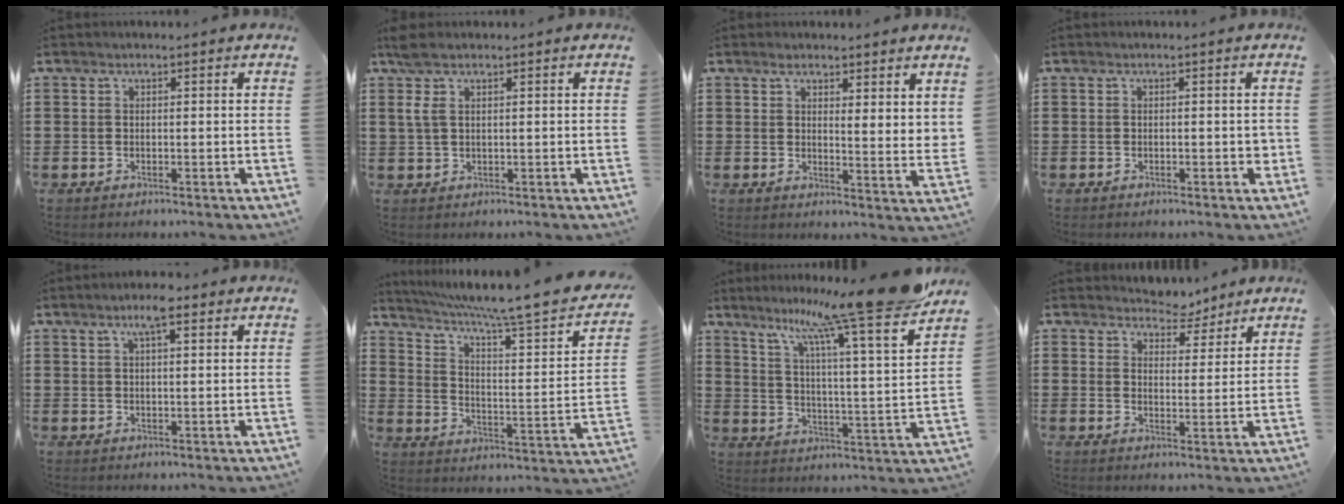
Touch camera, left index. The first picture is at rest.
{"total": 3.0, "force": [1.4, 1.1, 2.4], "torque": [-0.060, 0.003, 0.022]}
{"total": 2.9, "force": [2.7, 0.1, 1.0], "torque": [-0.025, -0.008, 0.047]}
{"total": 1.0, "force": [-0.3, 0.4, 0.8], "torque": [-0.015, 0.002, -0.006]}
{"total": 4.6, "force": [3.1, 0.9, 3.4], "torque": [-0.065, 0.004, 0.051]}
{"total": 7.1, "force": [5.6, -0.4, 4.4], "torque": [-0.100, -0.045, 0.082]}
{"total": 14.1, "force": [12.5, -1.0, 6.6], "torque": [-0.115, -0.097, 0.195]}
{"total": 4.3, "force": [4.2, 1.0, -0.2], "torque": [-0.006, -0.018, 0.075]}